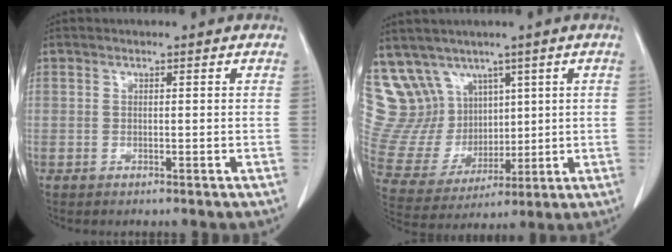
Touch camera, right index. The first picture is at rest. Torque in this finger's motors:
{"motor_torque": [-0.86, 0.84, -0.11, -0.04]}